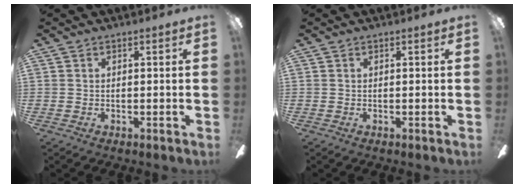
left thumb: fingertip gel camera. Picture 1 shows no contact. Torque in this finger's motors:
{"motor_torque": [0.00, 0.00, -0.01, 0.01, 0.00]}